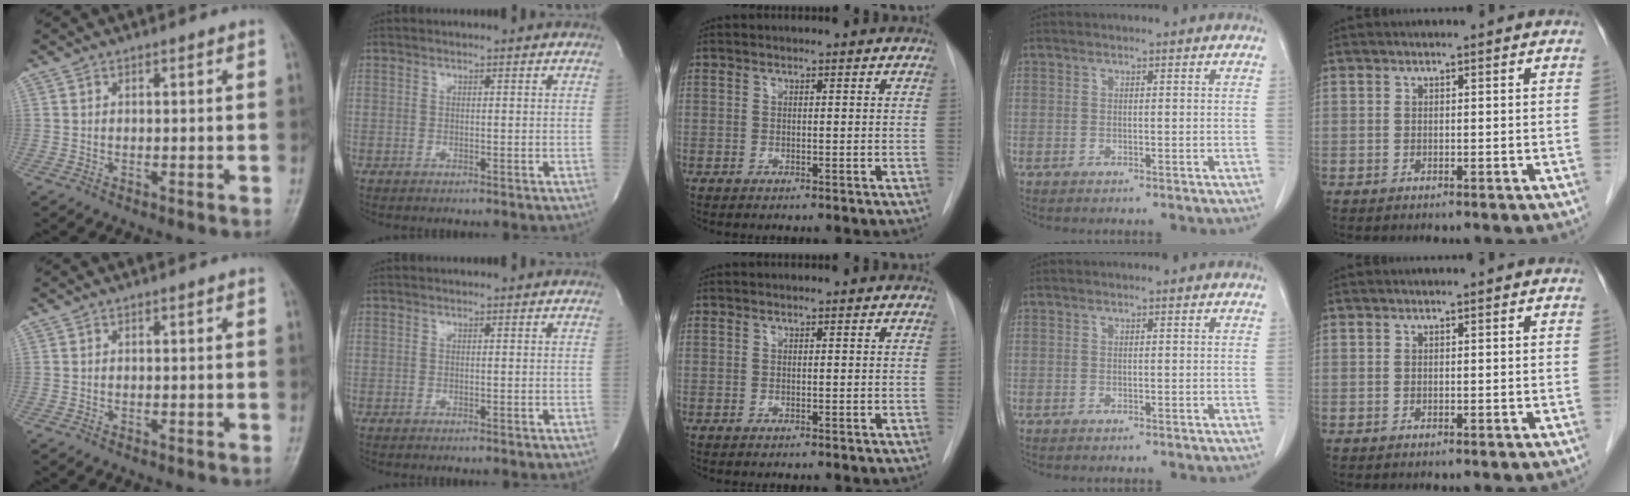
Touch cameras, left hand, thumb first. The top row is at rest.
{}